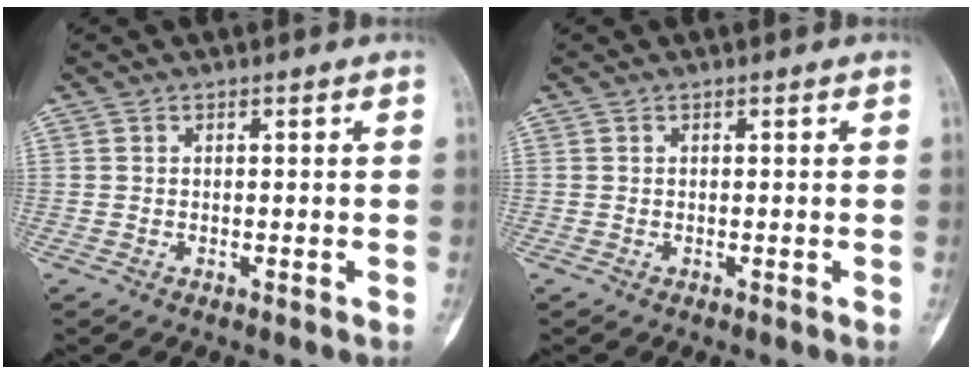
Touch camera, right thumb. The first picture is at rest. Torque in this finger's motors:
{"motor_torque": [0.00, 0.00, 0.03, 0.03, 0.00]}